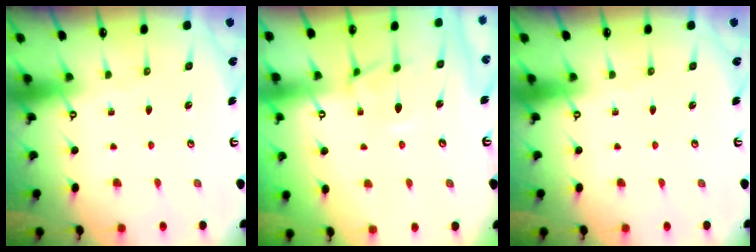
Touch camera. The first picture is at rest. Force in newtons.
{"total": 1.1, "press": 0.8, "slide": 0.7}
{"total": 0.0}